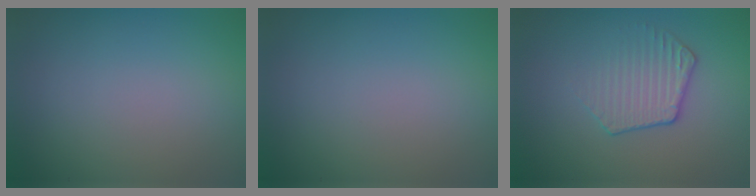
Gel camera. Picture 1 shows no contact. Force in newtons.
{"total": 0.0}
{"total": 2.3, "press": 1.8, "slide": 1.4}